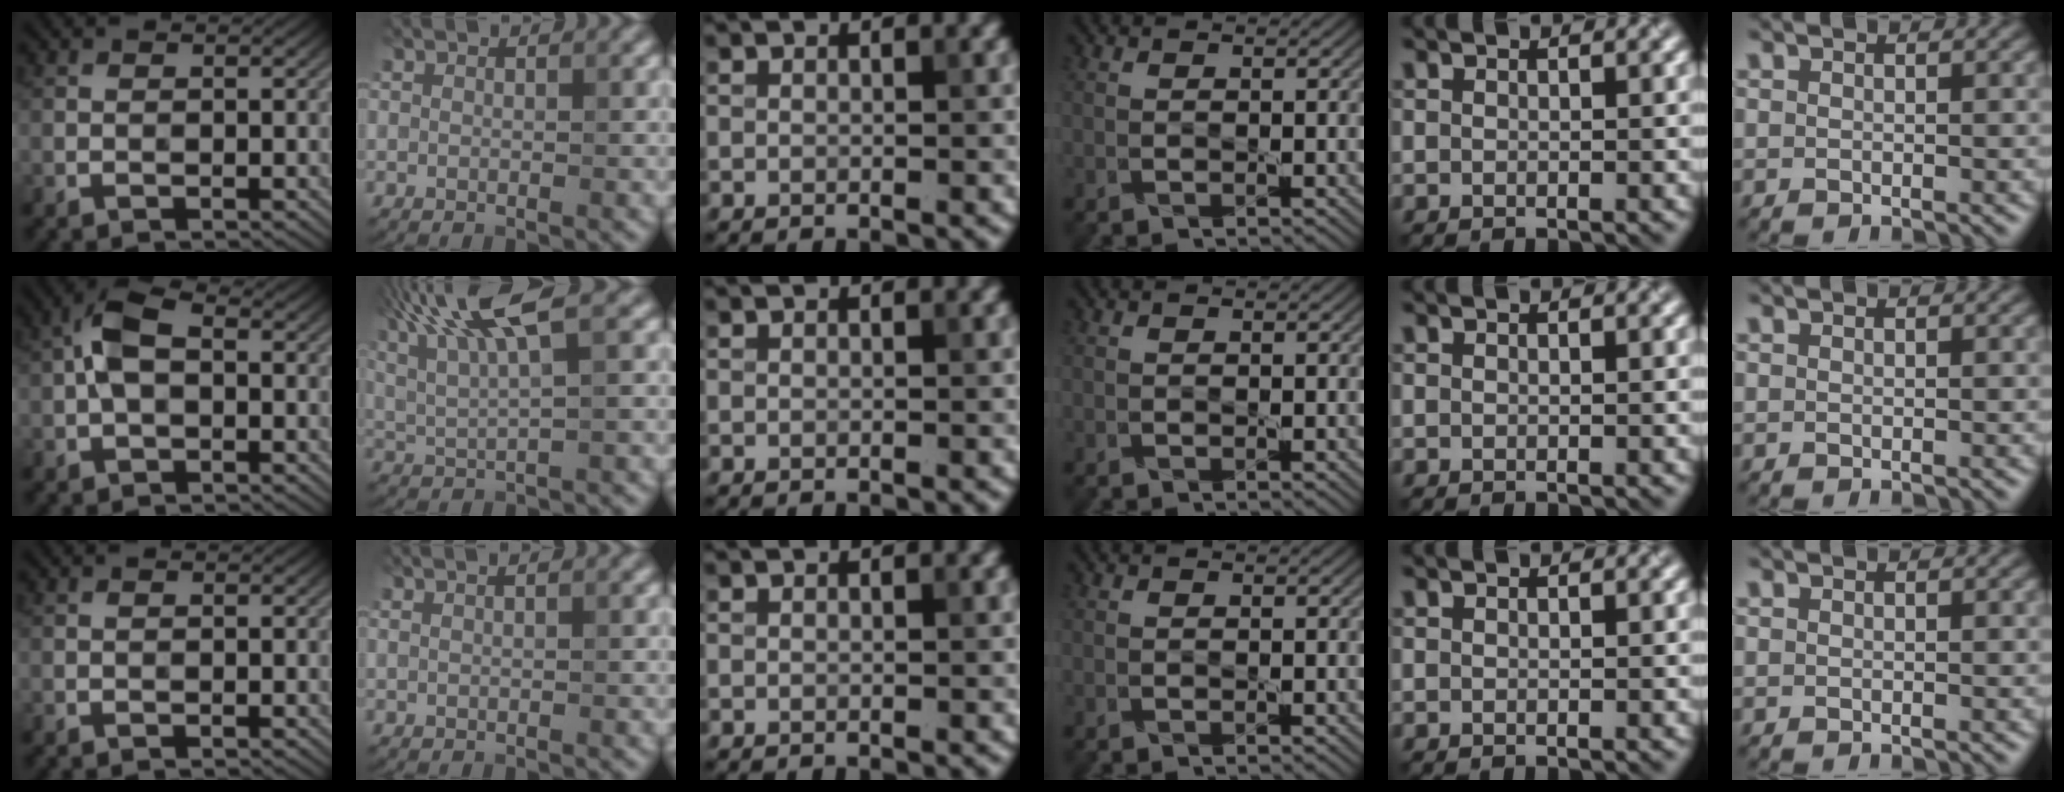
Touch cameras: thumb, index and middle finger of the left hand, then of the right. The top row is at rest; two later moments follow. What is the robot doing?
{"motion": "squeeze", "object": "tweezer"}